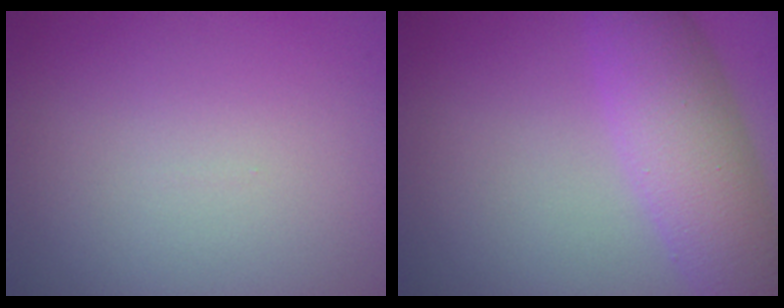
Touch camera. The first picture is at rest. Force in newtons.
{"total": 7.1, "press": 7.0, "slide": 0.3}